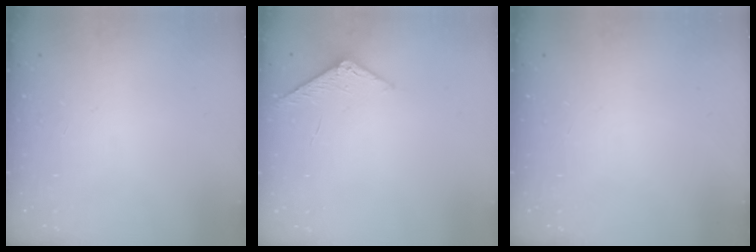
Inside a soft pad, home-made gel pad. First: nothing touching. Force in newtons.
{"total": 5.6, "press": 5.6, "slide": 0.6}
{"total": 0.0}